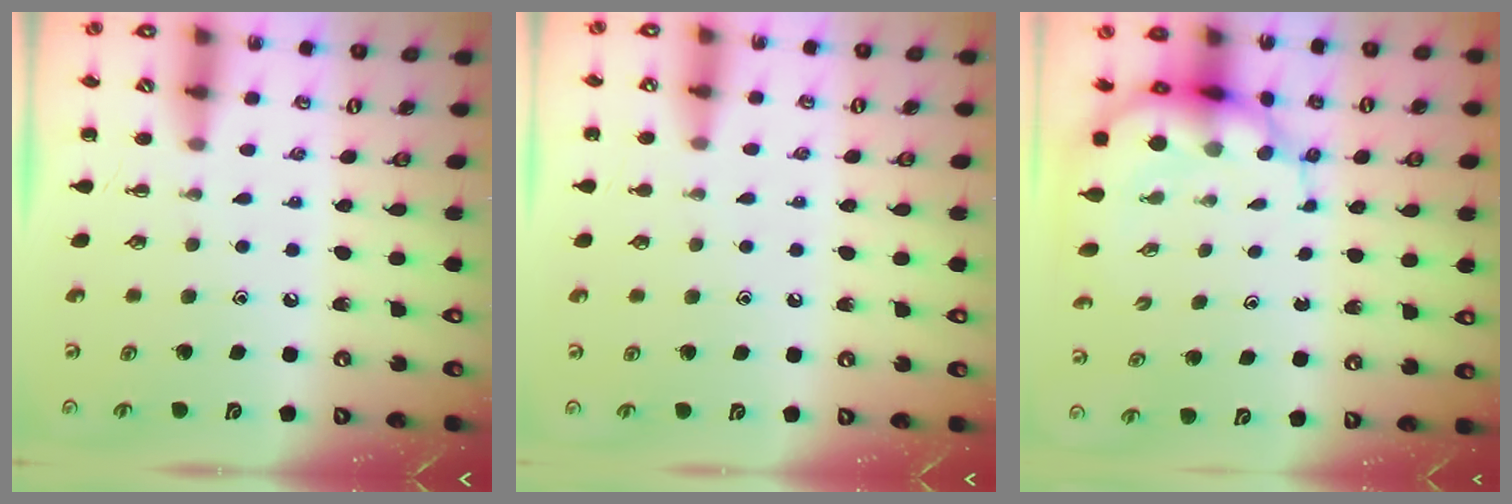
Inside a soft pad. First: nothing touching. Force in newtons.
{"total": 3.1, "press": 3.0, "slide": 1.0}
{"total": 8.2, "press": 7.7, "slide": 2.8}